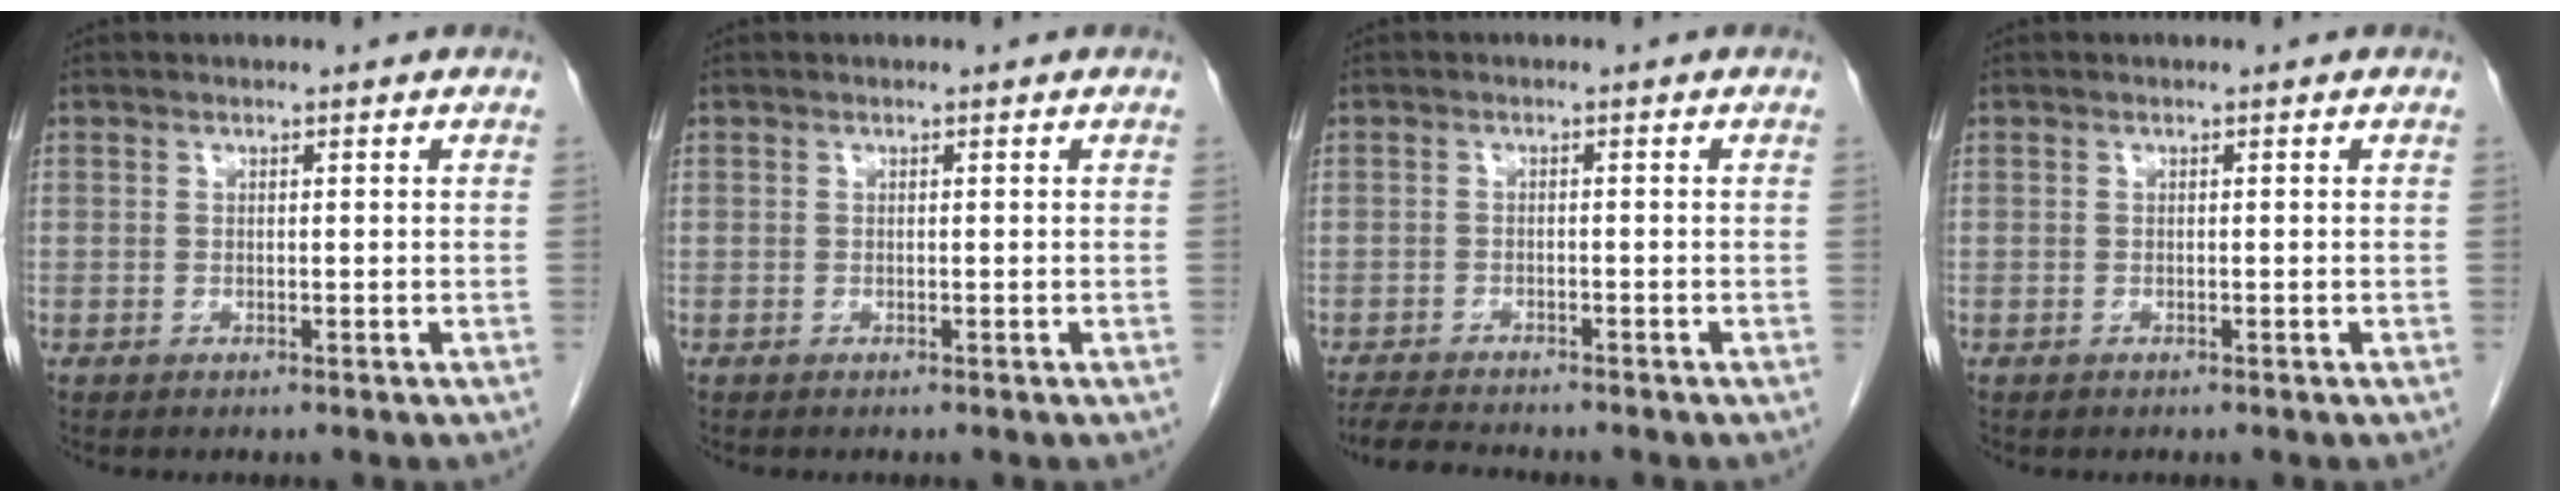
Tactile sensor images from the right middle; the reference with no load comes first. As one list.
[{"total": 0.0}, {"total": 4.8, "force": [-4.5, 0.3, 1.5], "torque": [-0.028, -0.019, -0.075]}, {"total": 0.0}]